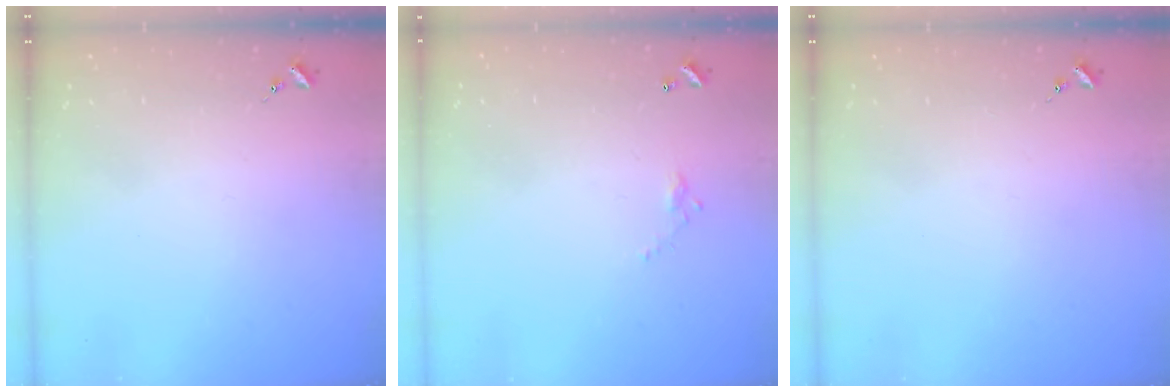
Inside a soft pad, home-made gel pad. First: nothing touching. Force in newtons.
{"total": 4.0, "press": 4.0, "slide": 0.2}
{"total": 0.0}